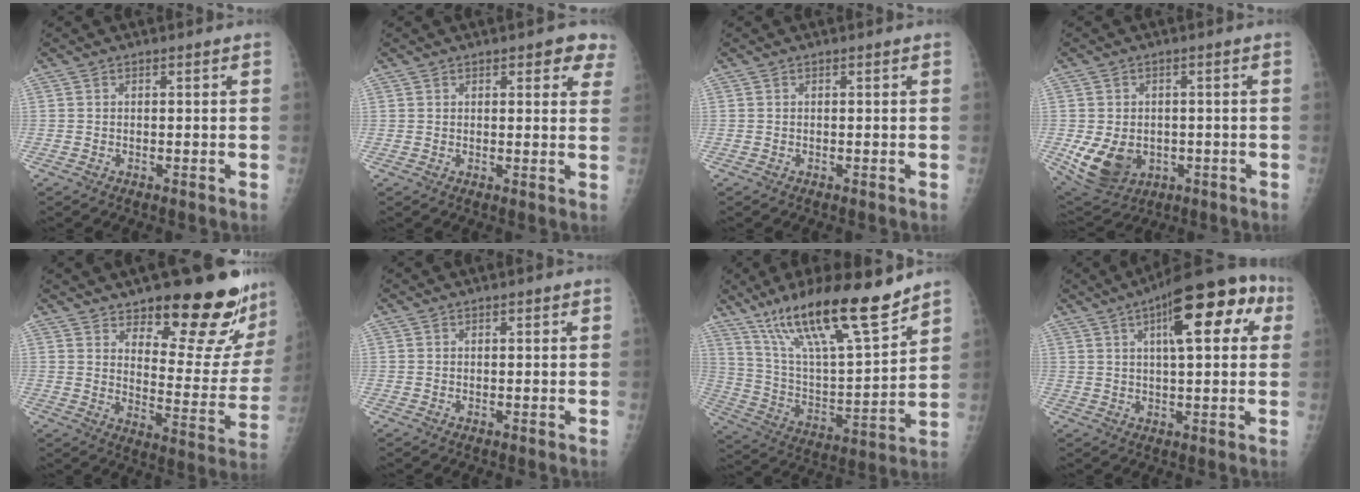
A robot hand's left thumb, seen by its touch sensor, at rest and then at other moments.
{"total": 5.1, "force": [3.2, 2.7, 2.8], "torque": [0.011, -0.010, 0.031]}
{"total": 0.0}
{"total": 10.6, "force": [-2.4, 8.3, 6.1], "torque": [-0.101, 0.001, -0.016]}
{"total": 21.8, "force": [16.9, 6.7, 12.1], "torque": [-0.115, -0.121, 0.221]}
{"total": 0.7, "force": [0.3, 0.4, 0.4], "torque": [0.000, 0.000, 0.004]}
{"total": 22.2, "force": [15.8, 4.2, 15.0], "torque": [-0.241, -0.065, 0.284]}
{"total": 17.1, "force": [6.1, 6.2, 14.7], "torque": [-0.176, 0.018, 0.080]}